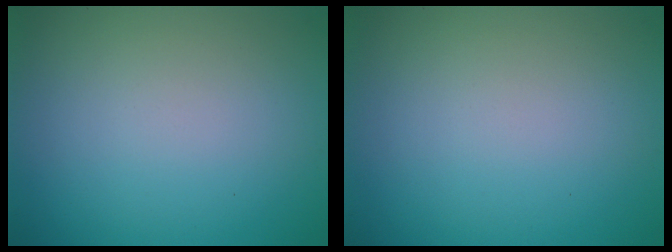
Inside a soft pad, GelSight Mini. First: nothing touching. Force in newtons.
{"total": 0.0}